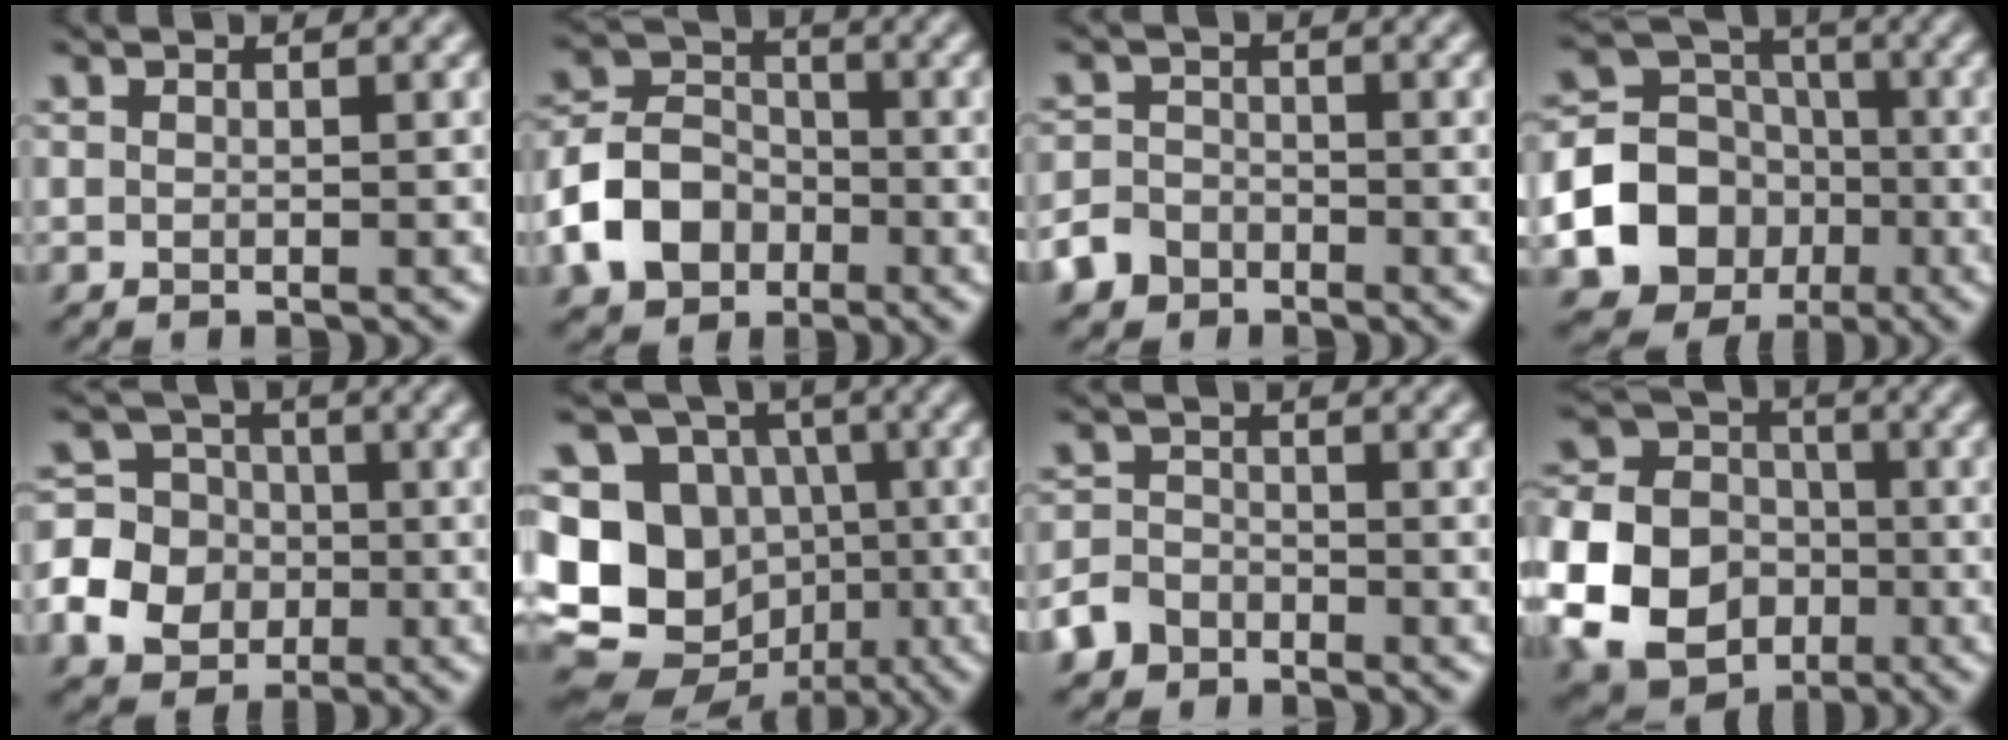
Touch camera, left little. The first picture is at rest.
{"total": 6.5, "force": [-2.7, 4.9, 3.3], "torque": [-0.068, 0.006, -0.062]}
{"total": 4.9, "force": [-3.3, 3.4, 0.9], "torque": [-0.010, -0.013, -0.069]}
{"total": 15.7, "force": [-5.2, 14.1, 4.8], "torque": [-0.110, -0.041, -0.104]}
{"total": 10.6, "force": [-2.7, 9.8, 3.0], "torque": [-0.096, -0.002, -0.067]}
{"total": 15.5, "force": [-2.4, 14.1, 6.1], "torque": [-0.165, 0.014, -0.062]}
{"total": 4.4, "force": [-3.2, 3.0, 0.8], "torque": [-0.005, -0.011, -0.065]}
{"total": 13.4, "force": [-4.0, 11.1, 6.4], "torque": [-0.167, -0.034, -0.102]}